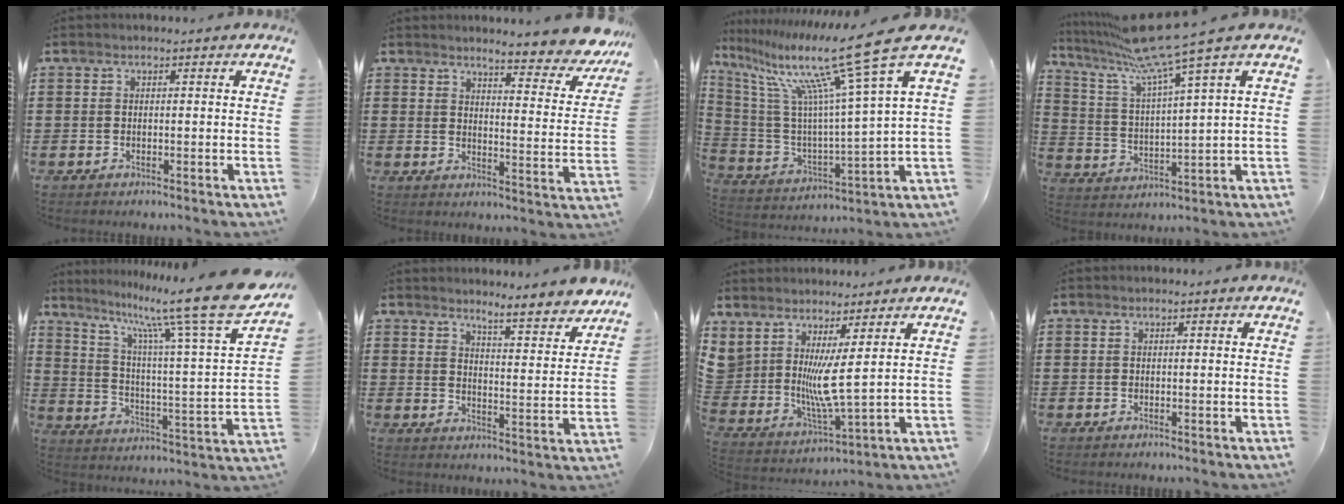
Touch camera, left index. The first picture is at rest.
{"total": 5.5, "force": [5.1, 0.0, 2.1], "torque": [-0.046, -0.035, 0.084]}
{"total": 17.3, "force": [11.9, 1.2, 12.6], "torque": [-0.251, -0.073, 0.186]}
{"total": 10.3, "force": [7.8, -0.4, 6.7], "torque": [-0.157, -0.037, 0.131]}
{"total": 15.6, "force": [12.0, 0.1, 10.0], "torque": [-0.188, -0.087, 0.187]}
{"total": 5.8, "force": [5.5, -0.3, 1.9], "torque": [-0.042, -0.041, 0.089]}
{"total": 5.8, "force": [2.6, 0.5, 5.2], "torque": [-0.120, -0.039, 0.041]}
{"total": 0.0}